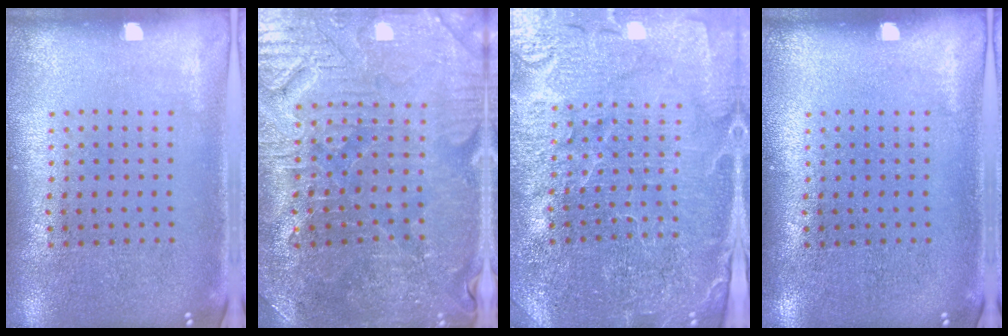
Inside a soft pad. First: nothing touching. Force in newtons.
{"total": 3.5, "press": 3.5, "slide": 0.5}
{"total": 4.1, "press": 4.0, "slide": 1.1}
{"total": 0.0}